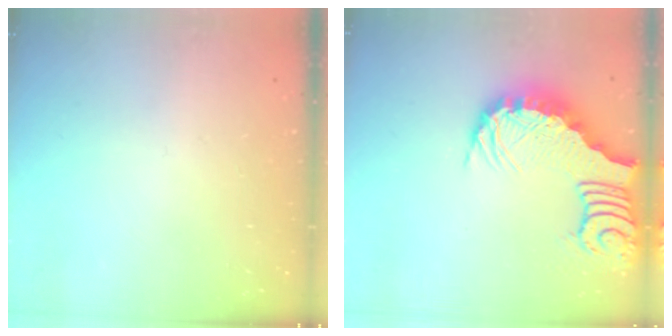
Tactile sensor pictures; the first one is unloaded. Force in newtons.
{"total": 3.7, "press": 3.6, "slide": 0.8}